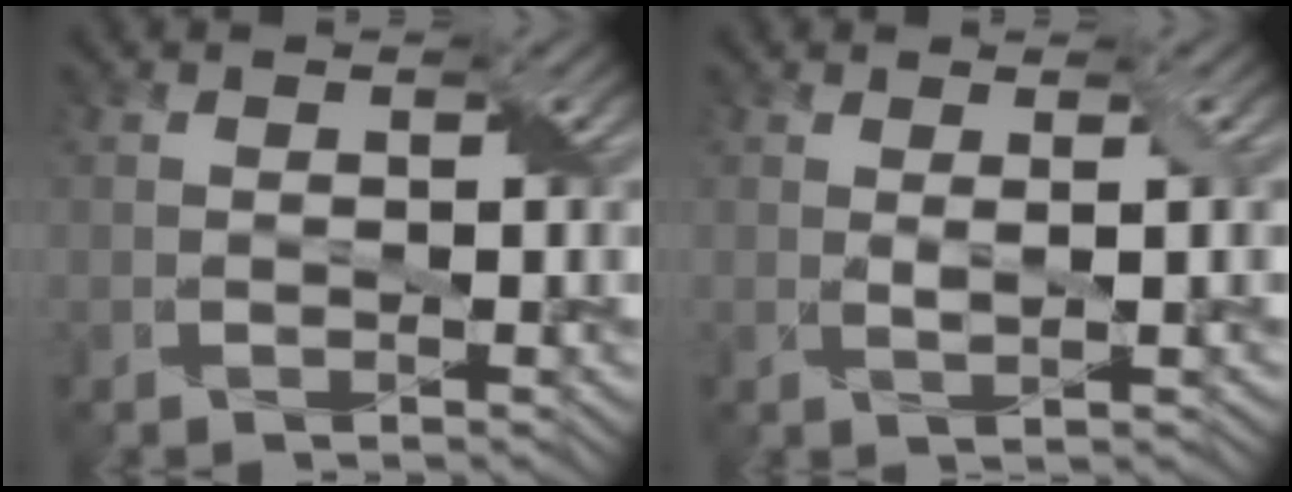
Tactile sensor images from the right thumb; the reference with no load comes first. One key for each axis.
{"total": 1.5, "fx": 0.6, "fy": 0.1, "fz": 1.4, "tx": -0.030, "ty": 0.005, "tz": 0.009}